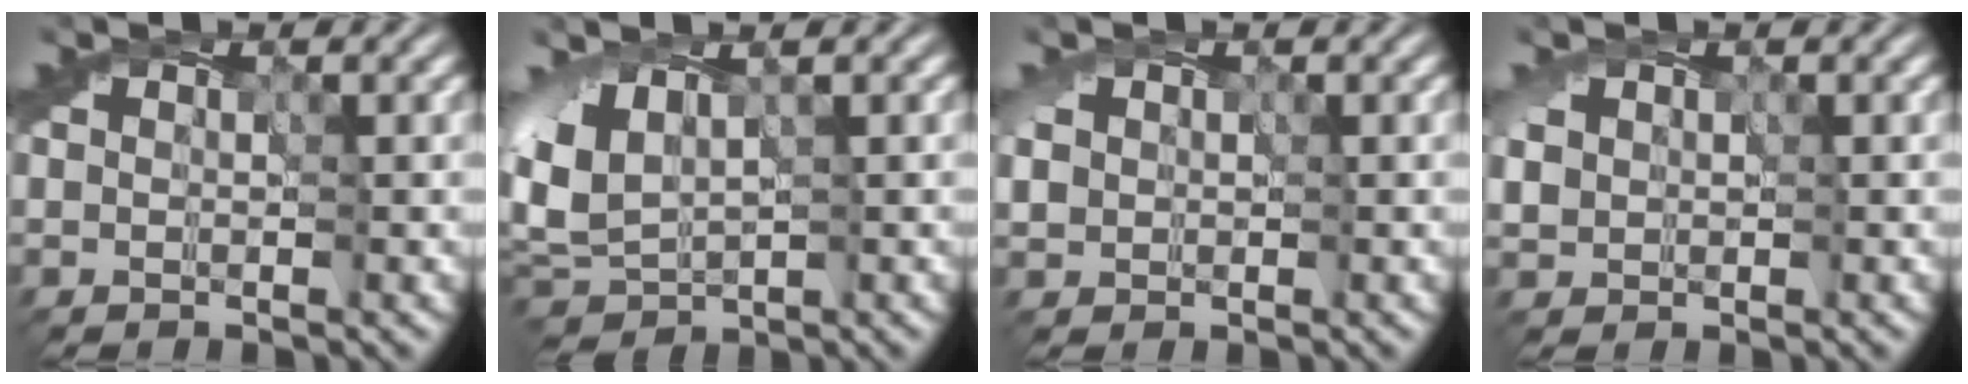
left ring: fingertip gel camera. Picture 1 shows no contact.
{"total": 4.7, "force": [1.2, 2.5, 3.7], "torque": [-0.094, 0.010, 0.022]}
{"total": 1.7, "force": [0.6, 1.5, 0.5], "torque": [0.000, 0.009, 0.006]}
{"total": 2.2, "force": [0.8, 1.9, 0.8], "torque": [-0.015, 0.010, 0.008]}